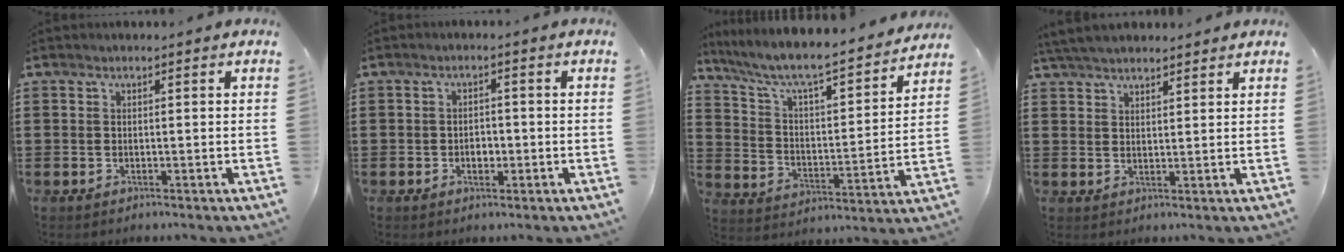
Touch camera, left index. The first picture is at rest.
{"total": 1.9, "force": [-0.6, 1.3, 1.3], "torque": [-0.028, 0.003, -0.014]}
{"total": 6.2, "force": [5.4, 0.6, 3.0], "torque": [-0.085, -0.047, 0.083]}
{"total": 4.5, "force": [4.1, 0.9, 1.5], "torque": [-0.041, -0.002, 0.079]}